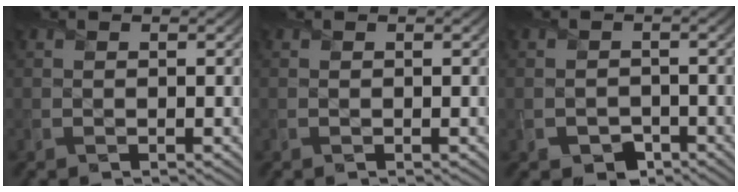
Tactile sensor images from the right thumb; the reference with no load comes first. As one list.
[{"total": 0.0}, {"total": 2.6, "force": [-1.5, 2.0, 0.8], "torque": [-0.013, -0.011, -0.028]}]